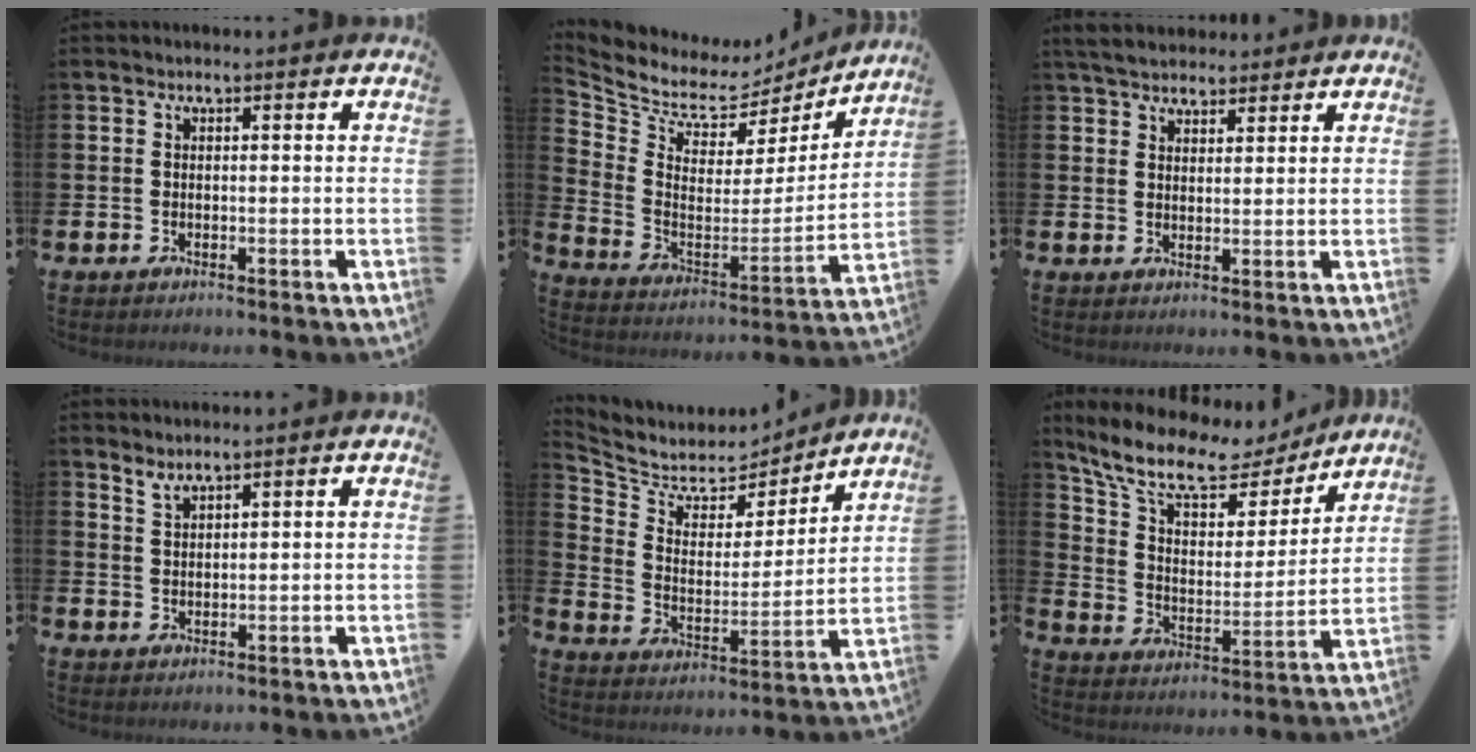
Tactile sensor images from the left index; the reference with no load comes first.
{"total": 7.1, "force": [6.2, 3.2, 1.1], "torque": [-0.065, -0.053, 0.104]}
{"total": 4.5, "force": [4.2, 1.3, 0.7], "torque": [-0.027, -0.010, 0.079]}
{"total": 2.1, "force": [2.1, 0.2, 0.1], "torque": [0.001, -0.010, 0.037]}
{"total": 6.1, "force": [5.7, 2.3, 0.1], "torque": [-0.043, -0.058, 0.096]}
{"total": 11.2, "force": [9.4, 4.1, 4.6], "torque": [-0.127, -0.054, 0.159]}